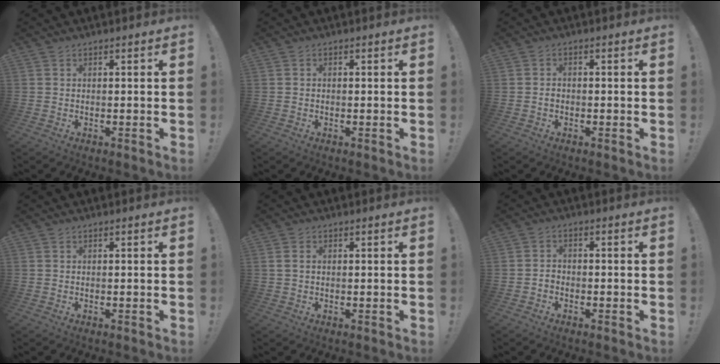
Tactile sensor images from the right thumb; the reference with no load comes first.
{"total": 0.7, "force": [-0.3, 0.5, 0.2], "torque": [-0.011, 0.006, -0.005]}
{"total": 1.4, "force": [-0.8, 0.9, 0.6], "torque": [-0.018, 0.007, -0.013]}
{"total": 0.0}
{"total": 1.7, "force": [0.3, 1.2, 1.2], "torque": [-0.023, 0.006, 0.006]}
{"total": 2.1, "force": [-1.5, 1.2, 0.9], "torque": [-0.020, 0.013, -0.026]}